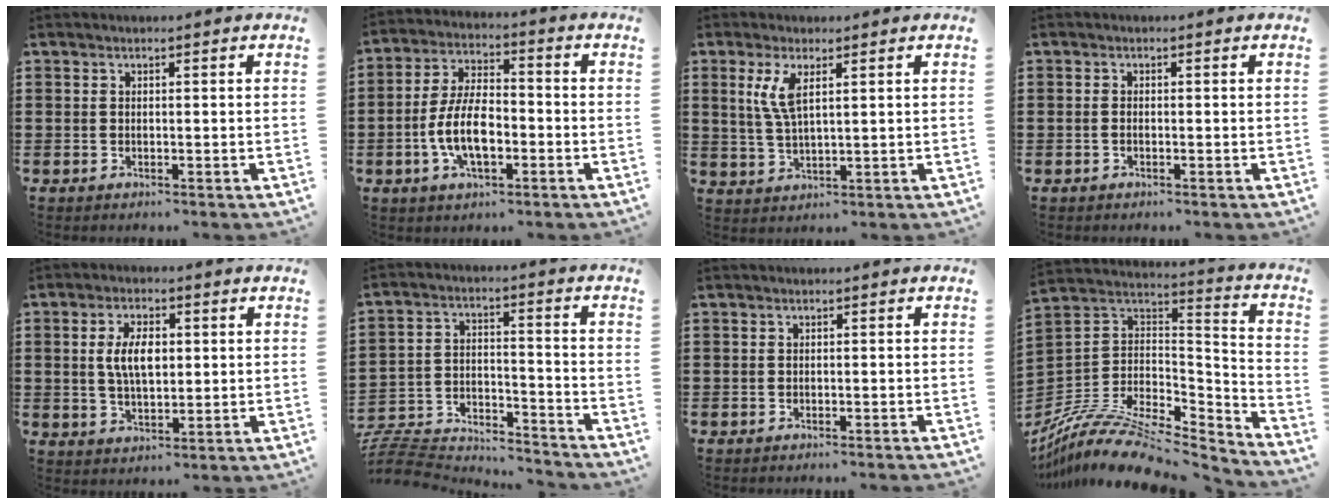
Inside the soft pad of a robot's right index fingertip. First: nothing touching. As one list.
[{"total": 8.8, "force": [-2.3, 4.1, 7.5], "torque": [-0.165, 0.001, -0.048]}, {"total": 4.8, "force": [1.7, 1.5, 4.2], "torque": [-0.098, 0.001, 0.026]}, {"total": 0.6, "force": [-0.5, 0.2, 0.3], "torque": [-0.007, -0.003, -0.008]}, {"total": 5.8, "force": [0.5, 2.8, 5.1], "torque": [-0.101, 0.005, 0.002]}, {"total": 7.4, "force": [-7.2, 1.3, 1.0], "torque": [-0.034, 0.001, -0.149]}, {"total": 0.9, "force": [-0.9, -0.2, 0.0], "torque": [-0.002, -0.003, -0.018]}, {"total": 10.8, "force": [-8.4, 3.6, 5.6], "torque": [-0.117, 0.009, -0.165]}]